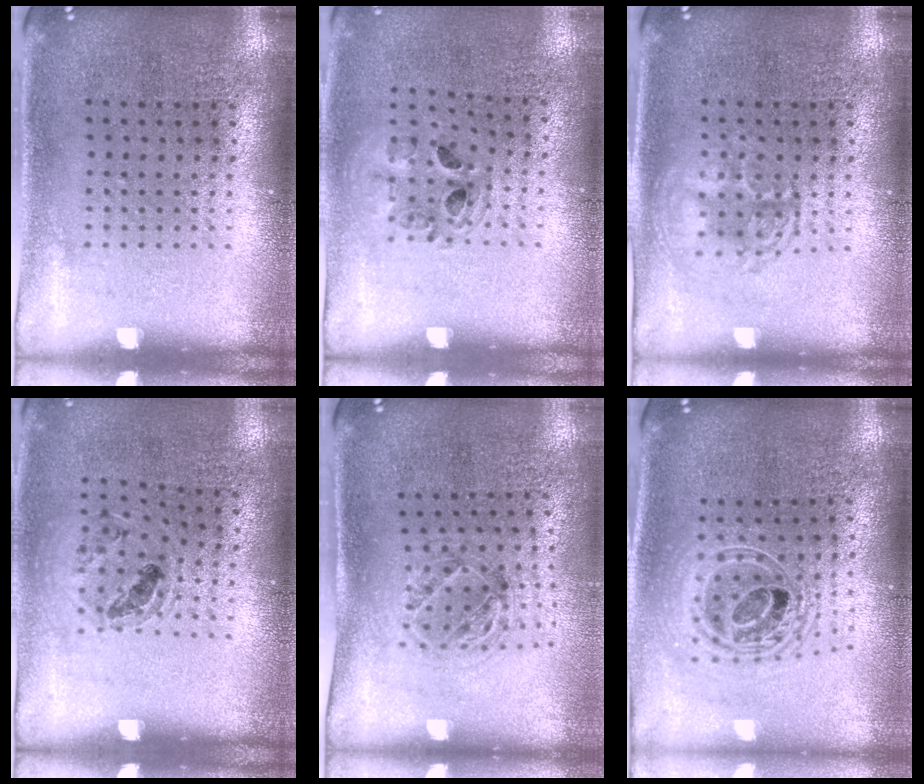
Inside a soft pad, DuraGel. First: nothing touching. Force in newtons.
{"total": 0.9, "press": 0.9, "slide": 0.2}
{"total": 1.3, "press": 1.3, "slide": 0.2}
{"total": 0.9, "press": 0.9, "slide": 0.2}
{"total": 1.1, "press": 1.1, "slide": 0.3}
{"total": 2.1, "press": 1.6, "slide": 1.3}